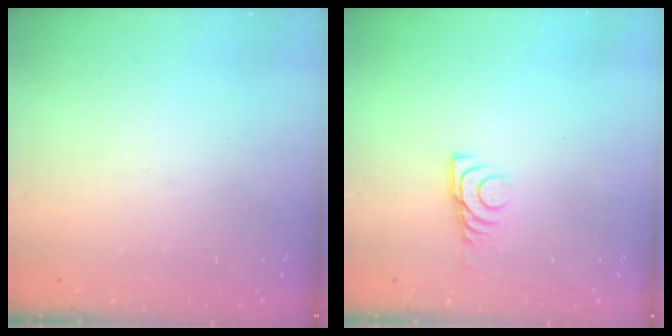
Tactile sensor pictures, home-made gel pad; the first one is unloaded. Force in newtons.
{"total": 6.9, "press": 6.8, "slide": 0.8}